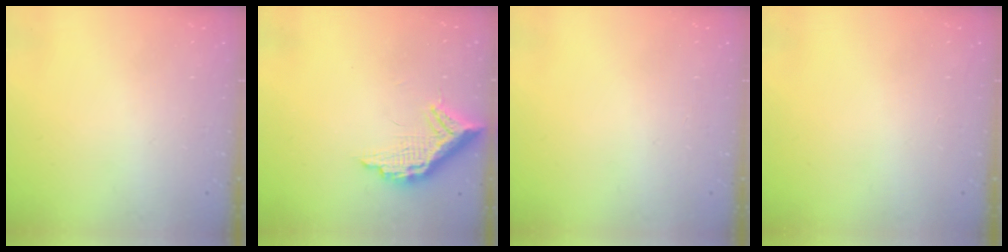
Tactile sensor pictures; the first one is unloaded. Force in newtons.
{"total": 11.2, "press": 11.2, "slide": 0.9}
{"total": 0.0}
{"total": 0.0}